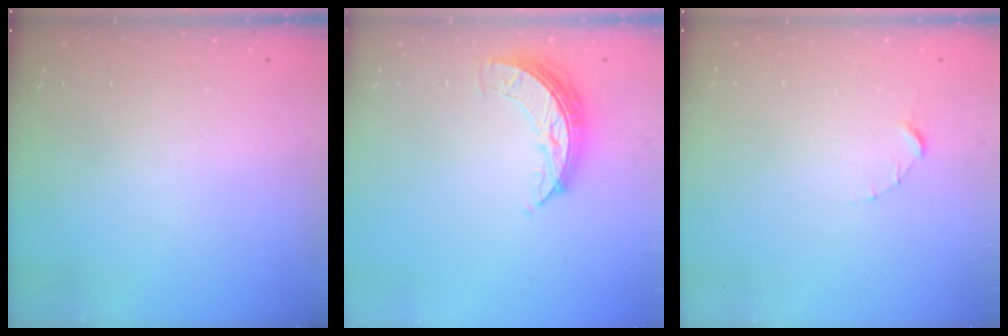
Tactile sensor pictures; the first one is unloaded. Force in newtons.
{"total": 7.2, "press": 7.2, "slide": 0.3}
{"total": 1.5, "press": 1.5, "slide": 0.2}